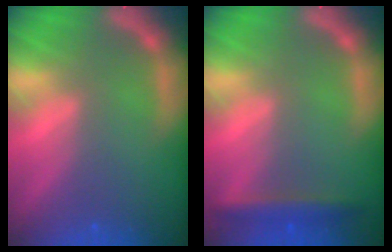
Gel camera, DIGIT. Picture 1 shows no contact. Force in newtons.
{"total": 2.9}